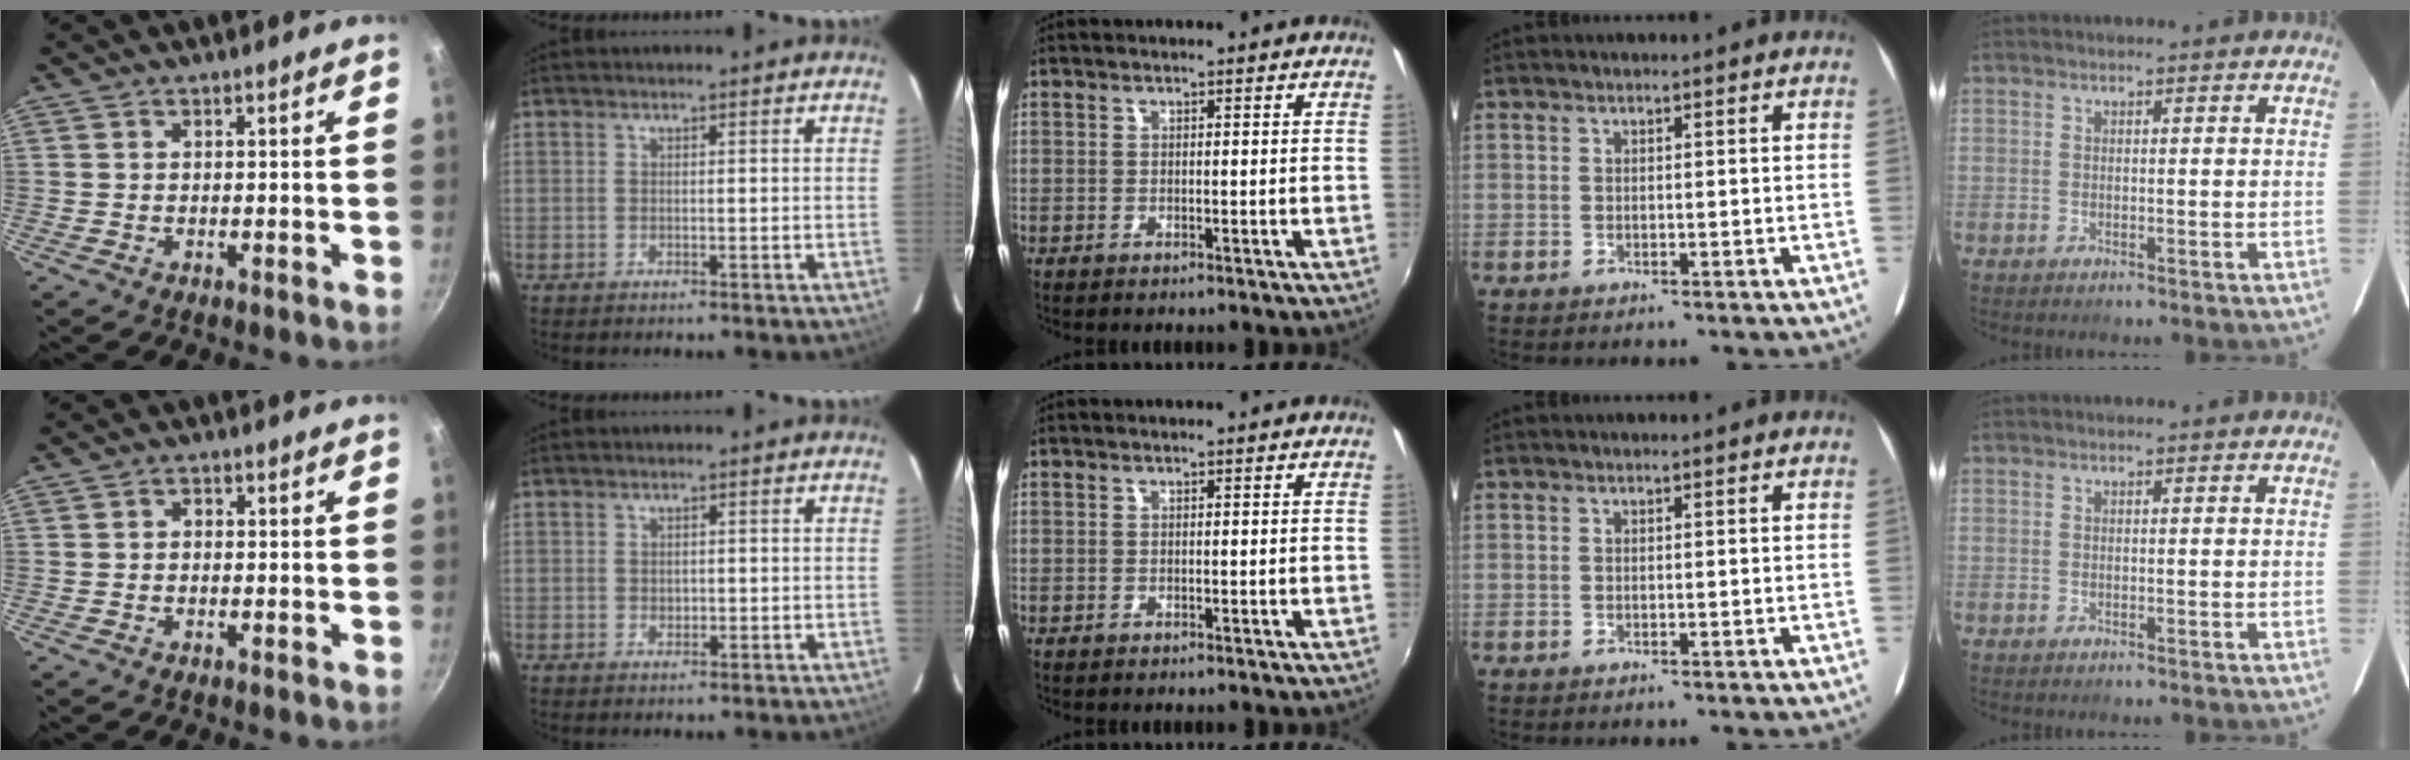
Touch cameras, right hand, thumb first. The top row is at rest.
{"thumb": {"total": 1.2, "force": [-0.1, 1.0, 0.7], "torque": [-0.012, 0.007, -0.003]}, "index": {"total": 1.5, "force": [-0.1, 1.3, 0.8], "torque": [-0.011, 0.002, 0.000]}}